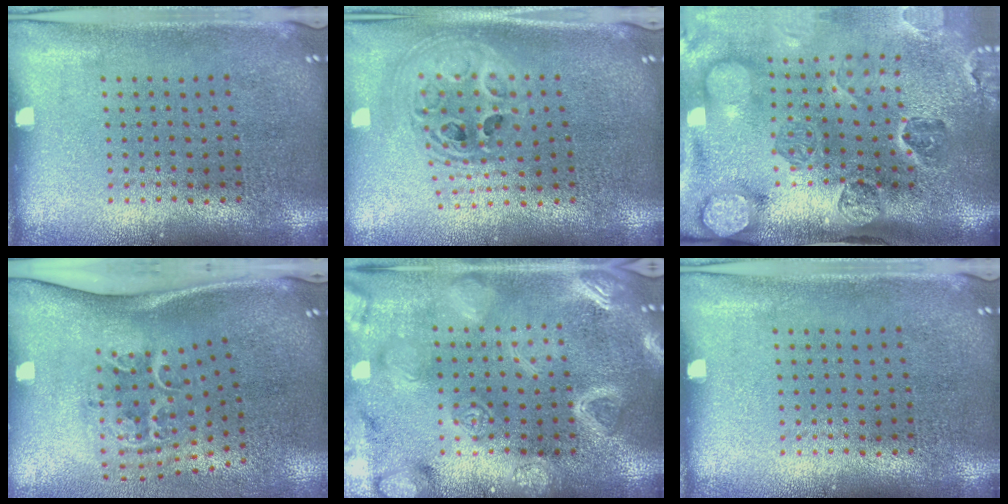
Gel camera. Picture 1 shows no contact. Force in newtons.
{"total": 2.3, "press": 1.8, "slide": 1.4}
{"total": 5.0, "press": 3.7, "slide": 3.5}
{"total": 2.3, "press": 1.4, "slide": 1.9}
{"total": 5.8, "press": 5.7, "slide": 0.8}
{"total": 0.0}